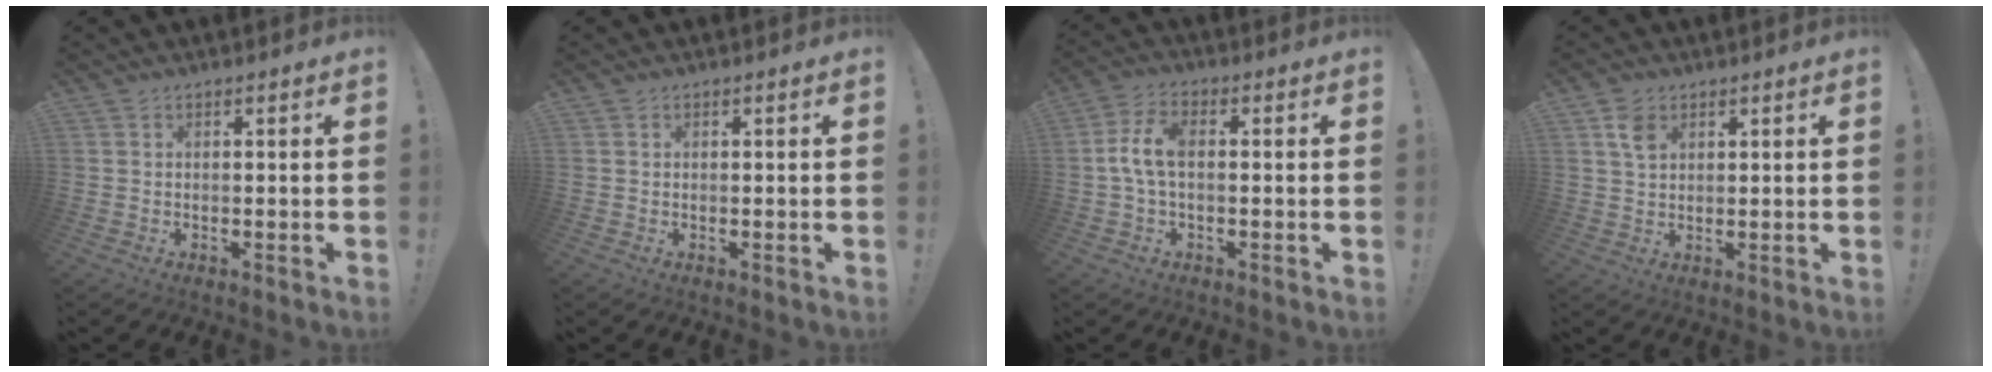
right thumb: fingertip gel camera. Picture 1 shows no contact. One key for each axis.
{"total": 0.0}
{"total": 7.5, "fx": 0.0, "fy": 3.9, "fz": 6.4, "tx": -0.135, "ty": 0.006, "tz": 0.004}
{"total": 4.6, "fx": 2.2, "fy": 3.1, "fz": 2.6, "tx": -0.033, "ty": -0.007, "tz": 0.040}